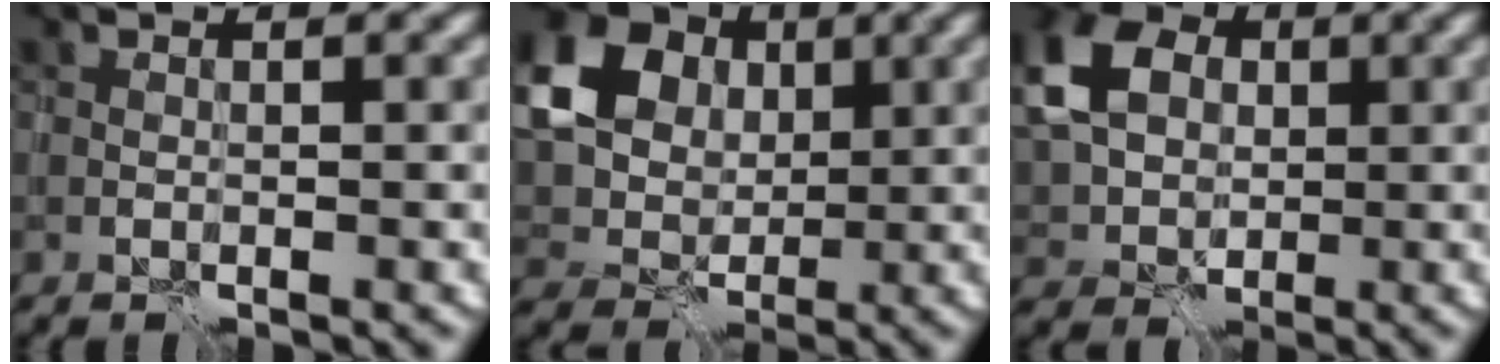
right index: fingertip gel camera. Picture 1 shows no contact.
{"total": 18.8, "force": [5.6, 15.8, 8.3], "torque": [-0.214, 0.016, 0.093]}
{"total": 8.5, "force": [1.8, 6.4, 5.4], "torque": [-0.129, 0.019, 0.024]}